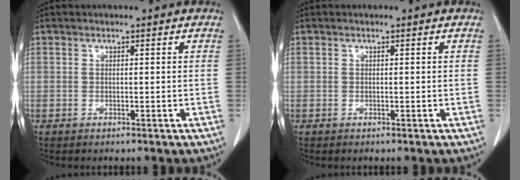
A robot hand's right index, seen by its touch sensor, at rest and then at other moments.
{"total": 0.0}